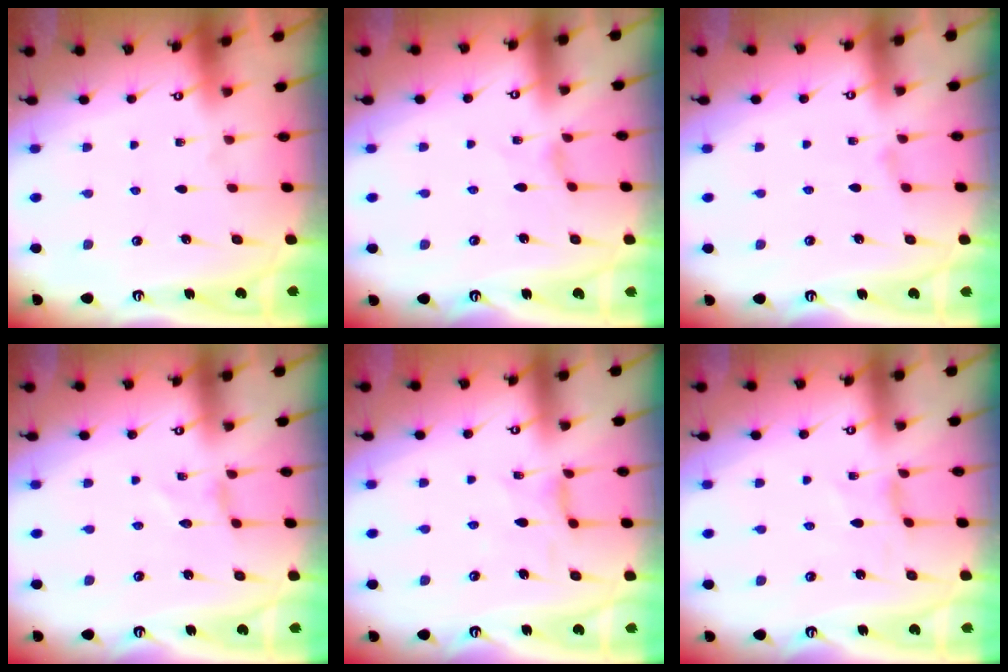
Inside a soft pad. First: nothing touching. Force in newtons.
{"total": 0.6, "press": 0.6, "slide": 0.2}
{"total": 1.2, "press": 1.1, "slide": 0.3}
{"total": 0.0}
{"total": 1.2, "press": 1.1, "slide": 0.4}
{"total": 1.5, "press": 1.5, "slide": 0.3}